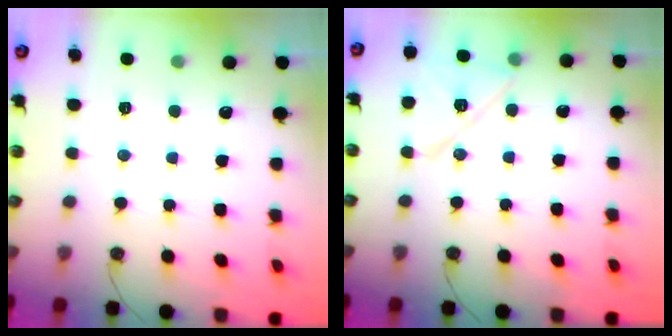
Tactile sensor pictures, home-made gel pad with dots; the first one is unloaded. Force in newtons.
{"total": 12.9, "press": 12.9, "slide": 0.4}